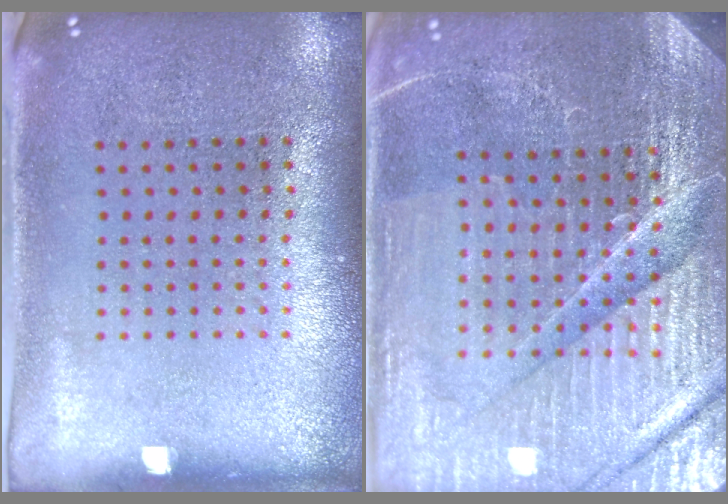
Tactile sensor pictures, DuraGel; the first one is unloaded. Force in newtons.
{"total": 5.6, "press": 5.2, "slide": 2.2}